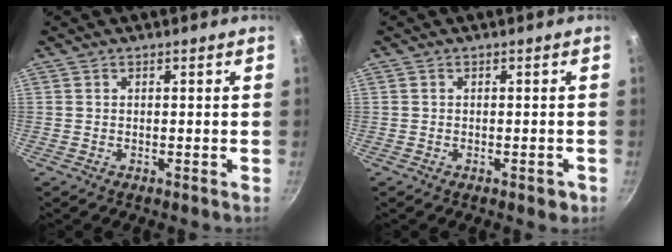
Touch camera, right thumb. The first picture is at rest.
{"total": 2.3, "force": [-0.9, 1.2, 1.7], "torque": [-0.008, 0.010, -0.009]}